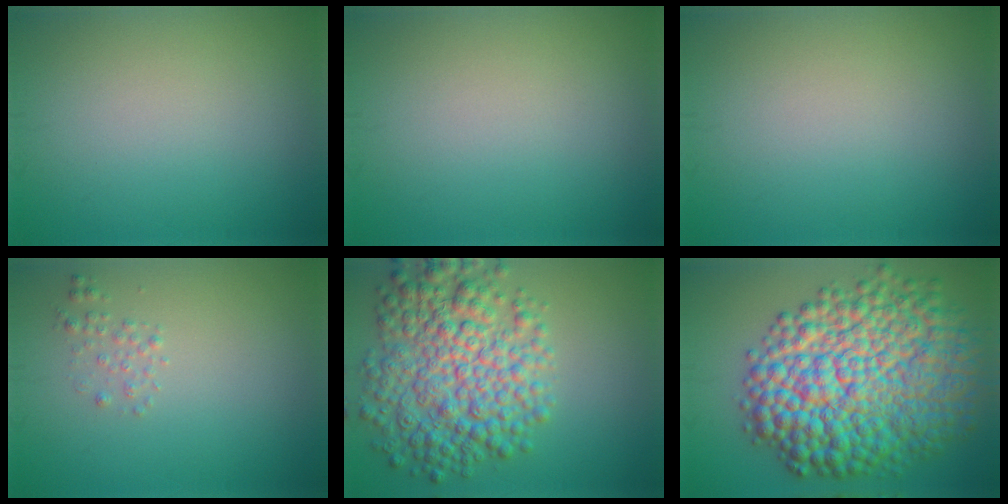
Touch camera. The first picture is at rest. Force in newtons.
{"total": 0.0}
{"total": 0.0}
{"total": 1.0, "press": 1.0, "slide": 0.1}
{"total": 9.0, "press": 9.0, "slide": 0.2}
{"total": 15.5, "press": 15.5, "slide": 0.1}